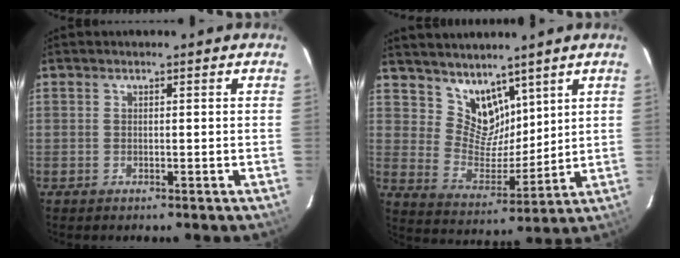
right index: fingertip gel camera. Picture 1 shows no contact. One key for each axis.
{"total": 9.3, "fx": 6.9, "fy": 5.4, "fz": 3.1, "tx": -0.048, "ty": -0.001, "tz": 0.142}